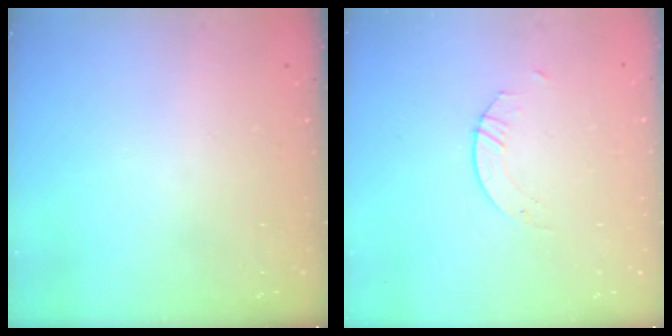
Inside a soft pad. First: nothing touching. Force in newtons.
{"total": 2.6, "press": 2.6, "slide": 0.2}